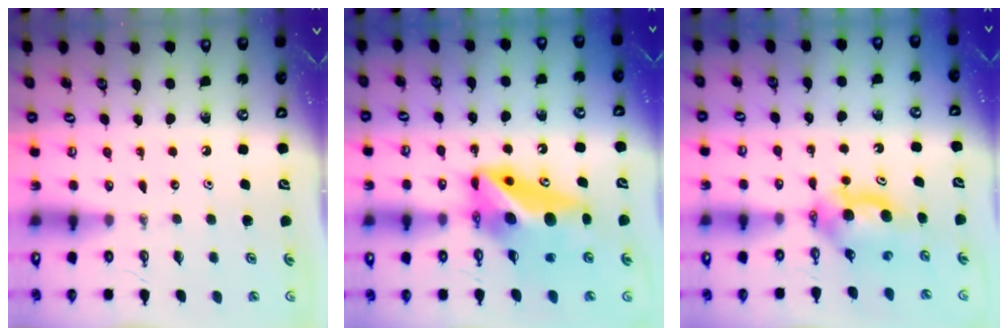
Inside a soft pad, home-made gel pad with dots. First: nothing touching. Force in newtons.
{"total": 13.9, "press": 13.3, "slide": 4.0}
{"total": 5.7, "press": 5.5, "slide": 1.8}